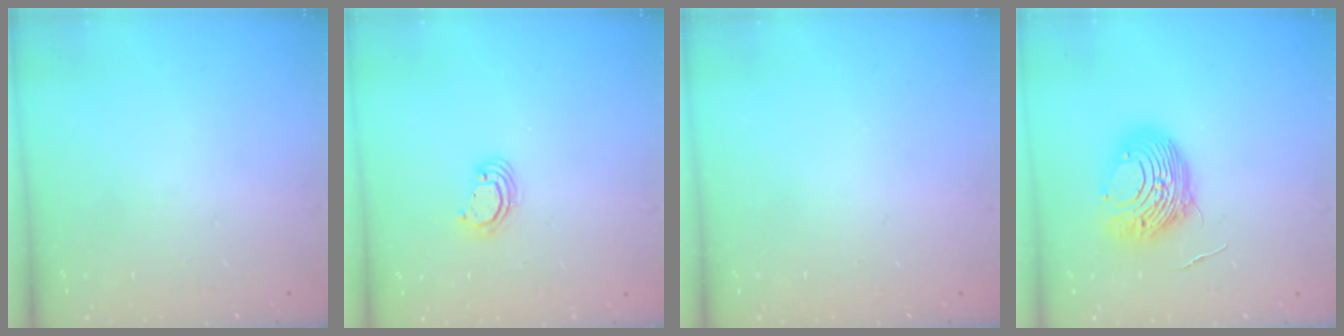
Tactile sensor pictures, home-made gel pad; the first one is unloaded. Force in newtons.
{"total": 4.1, "press": 4.1, "slide": 0.3}
{"total": 0.0}
{"total": 10.4, "press": 10.3, "slide": 1.0}